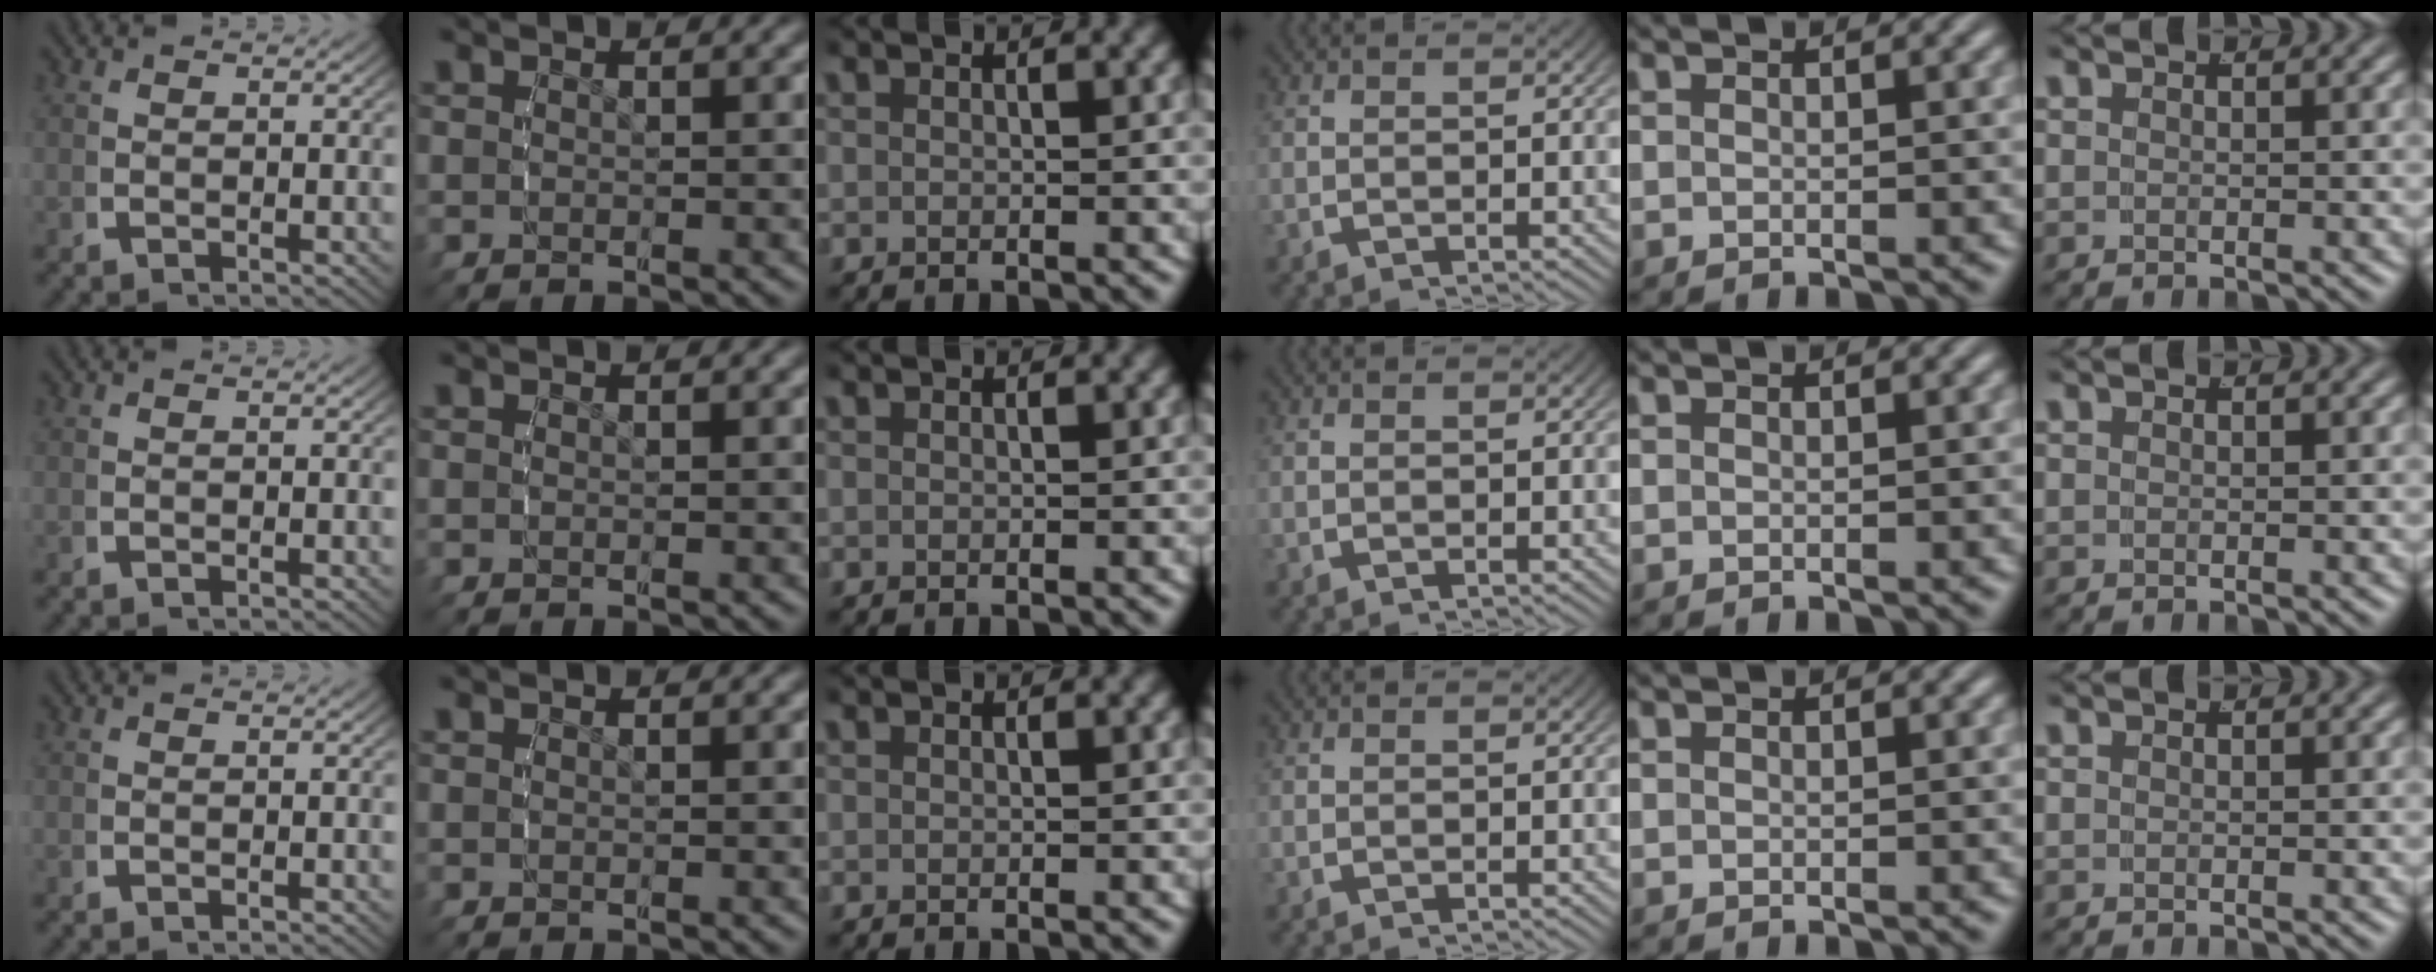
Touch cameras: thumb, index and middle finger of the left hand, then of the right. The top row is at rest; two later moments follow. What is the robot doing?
{"motion": "reach", "object": "router"}